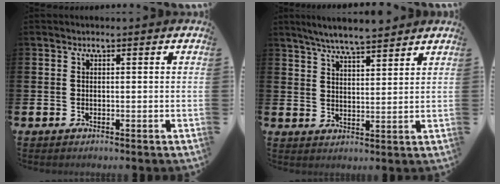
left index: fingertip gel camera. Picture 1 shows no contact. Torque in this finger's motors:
{"motor_torque": [0.22, -0.32, 0.66, 0.21]}